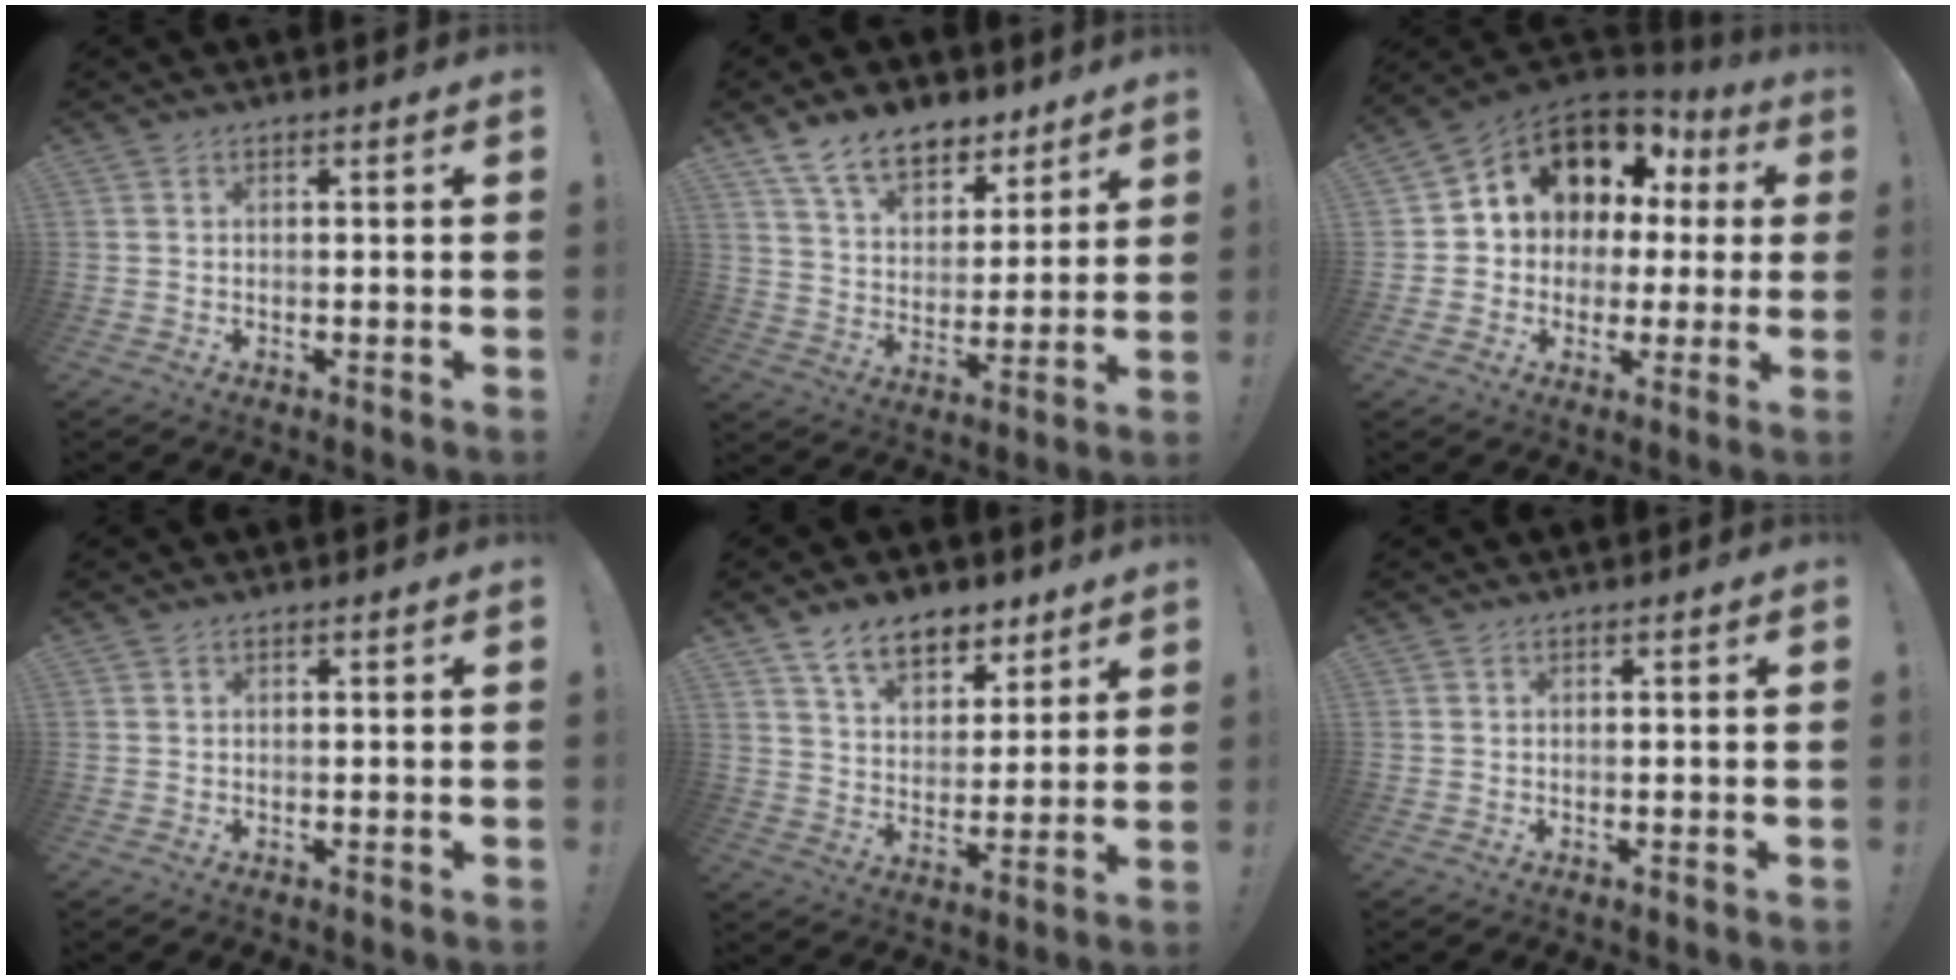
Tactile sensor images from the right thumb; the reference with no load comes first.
{"total": 13.4, "force": [9.9, 7.4, 5.1], "torque": [-0.089, -0.064, 0.186]}
{"total": 9.9, "force": [4.3, 7.6, 4.6], "torque": [-0.076, -0.038, 0.086]}
{"total": 0.0}
{"total": 11.6, "force": [8.1, 6.8, 4.8], "torque": [-0.068, -0.051, 0.153]}
{"total": 0.0}